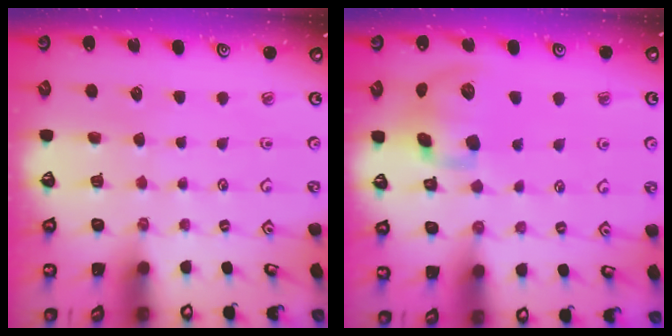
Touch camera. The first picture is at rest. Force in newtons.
{"total": 12.1, "press": 12.0, "slide": 1.9}